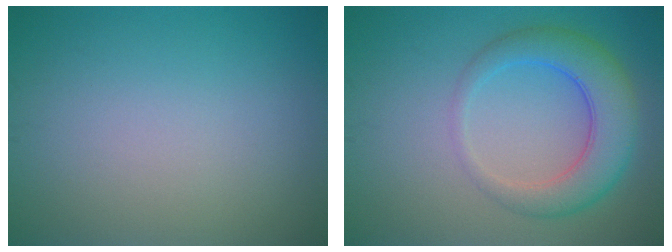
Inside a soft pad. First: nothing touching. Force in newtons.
{"total": 5.5, "press": 5.5, "slide": 0.3}